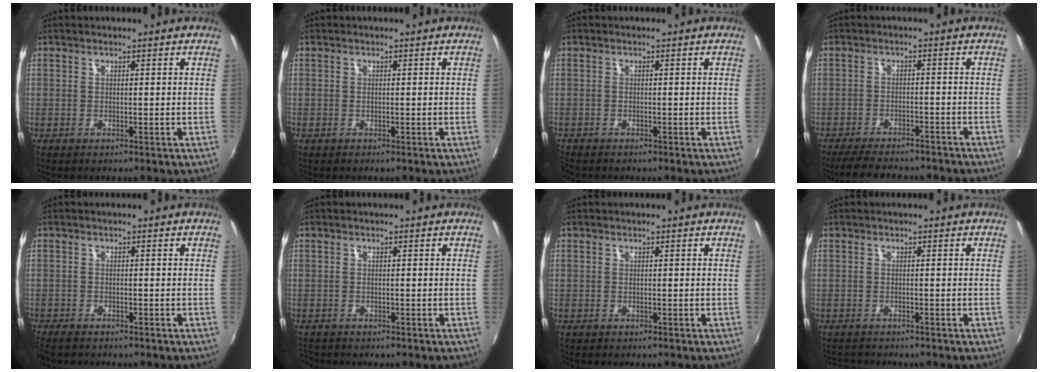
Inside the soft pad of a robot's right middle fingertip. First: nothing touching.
{"total": 0.0}
{"total": 1.2, "force": [-1.1, 0.5, 0.1], "torque": [-0.007, -0.004, -0.023]}
{"total": 12.3, "force": [-10.6, 3.0, 5.4], "torque": [-0.117, -0.024, -0.155]}
{"total": 3.1, "force": [-2.7, 1.0, 1.1], "torque": [-0.033, -0.016, -0.054]}
{"total": 1.4, "force": [-1.2, 0.6, 0.2], "torque": [-0.007, -0.005, -0.021]}
{"total": 0.0}
{"total": 2.1, "force": [-2.0, 0.5, 0.3], "torque": [-0.011, -0.009, -0.033]}